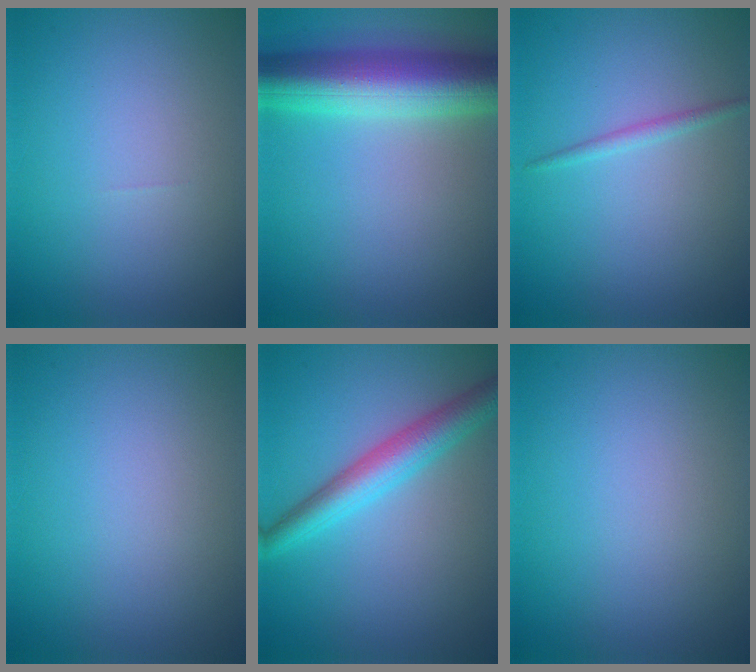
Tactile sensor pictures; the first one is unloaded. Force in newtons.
{"total": 9.2, "press": 9.2, "slide": 0.1}
{"total": 1.0, "press": 1.0, "slide": 0.0}
{"total": 0.0}
{"total": 4.4, "press": 4.4, "slide": 0.1}
{"total": 0.0}